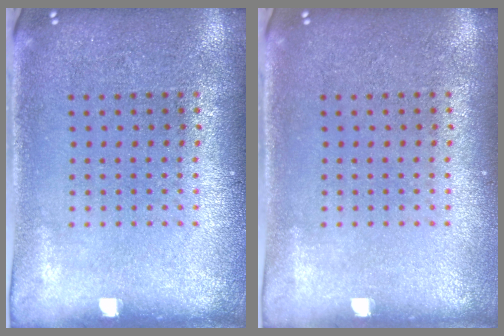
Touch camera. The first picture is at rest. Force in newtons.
{"total": 0.0}